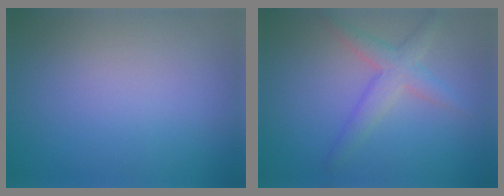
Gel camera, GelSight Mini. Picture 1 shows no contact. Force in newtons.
{"total": 3.1, "press": 3.1, "slide": 0.1}